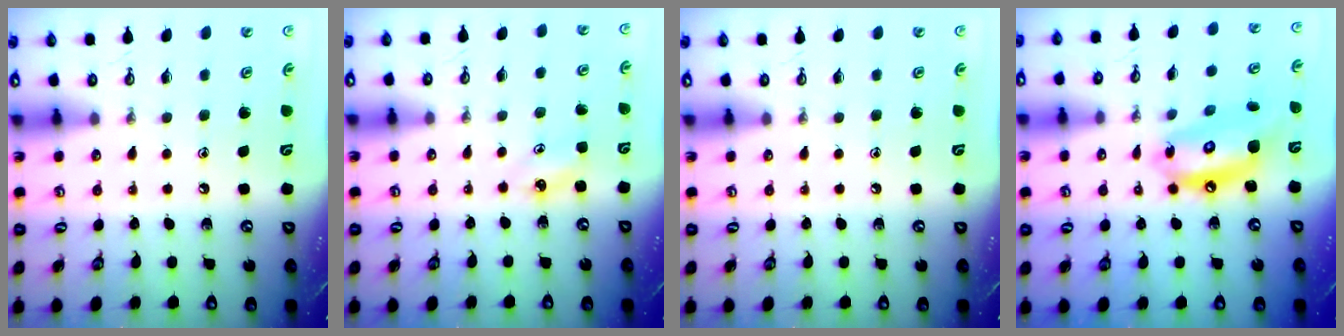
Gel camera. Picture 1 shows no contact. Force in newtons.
{"total": 3.8, "press": 3.7, "slide": 0.4}
{"total": 0.0}
{"total": 13.0, "press": 12.9, "slide": 1.8}